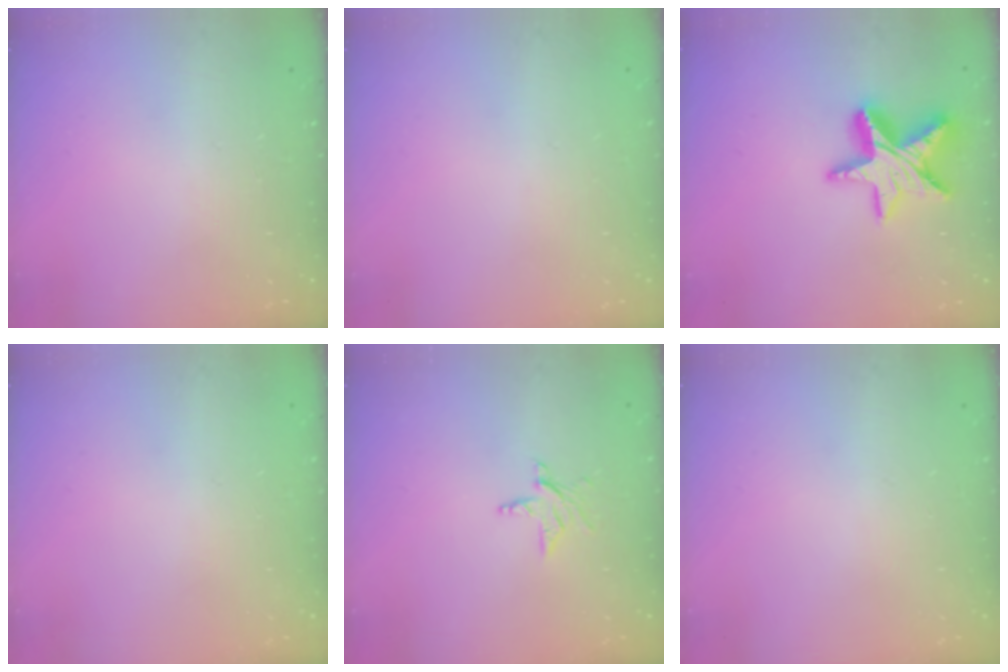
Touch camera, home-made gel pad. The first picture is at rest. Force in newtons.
{"total": 0.0}
{"total": 15.7, "press": 15.6, "slide": 1.3}
{"total": 0.0}
{"total": 4.0, "press": 4.0, "slide": 0.3}
{"total": 0.0}